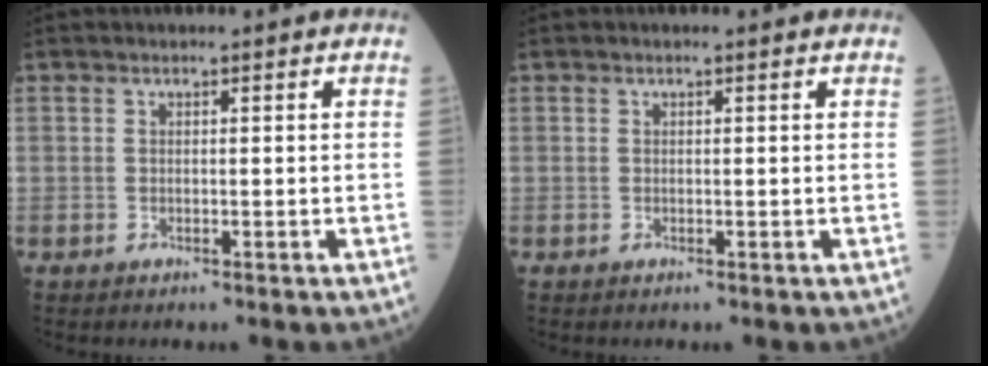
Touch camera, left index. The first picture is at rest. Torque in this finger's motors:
{"motor_torque": [0.03, -0.03, -0.07, 0.01]}